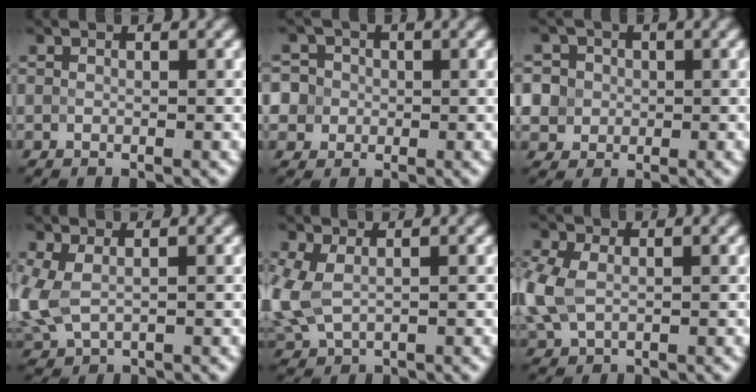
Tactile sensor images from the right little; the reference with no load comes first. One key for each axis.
{"total": 6.6, "fx": 0.1, "fy": 6.3, "fz": 1.9, "tx": -0.045, "ty": 0.028, "tz": -0.029}
{"total": 5.9, "fx": 0.9, "fy": 5.6, "fz": 1.7, "tx": -0.044, "ty": 0.033, "tz": -0.006}
{"total": 3.9, "fx": -0.1, "fy": 2.5, "fz": 3.0, "tx": -0.096, "ty": -0.004, "tz": 0.001}
{"total": 4.4, "fx": -0.1, "fy": 2.8, "fz": 3.4, "tx": -0.106, "ty": -0.003, "tz": 0.002}
{"total": 4.9, "fx": -0.1, "fy": 3.5, "fz": 3.4, "tx": -0.105, "ty": -0.002, "tz": -0.003}